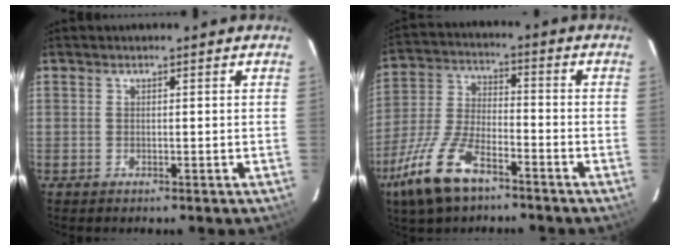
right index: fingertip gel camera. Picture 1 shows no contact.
{"total": 14.9, "force": [-9.4, 6.1, 9.9], "torque": [-0.225, -0.018, -0.183]}